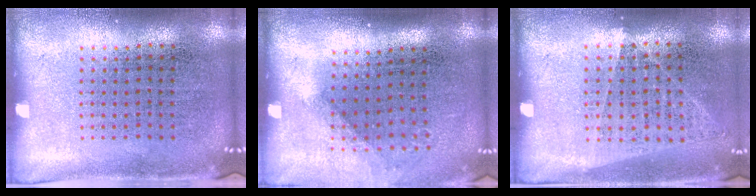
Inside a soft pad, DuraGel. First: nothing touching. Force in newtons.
{"total": 1.3, "press": 0.9, "slide": 0.8}
{"total": 1.0, "press": 0.9, "slide": 0.4}